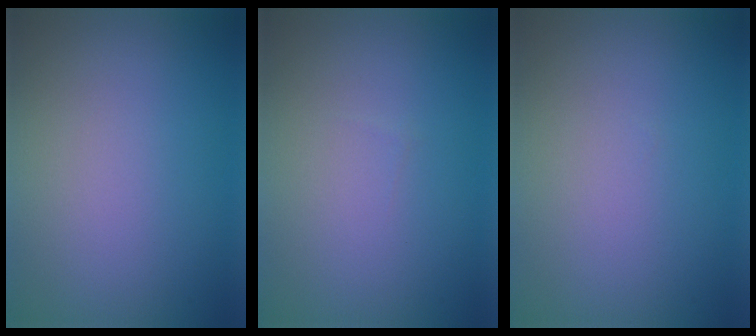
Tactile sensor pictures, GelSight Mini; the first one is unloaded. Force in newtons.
{"total": 0.0}
{"total": 0.0}